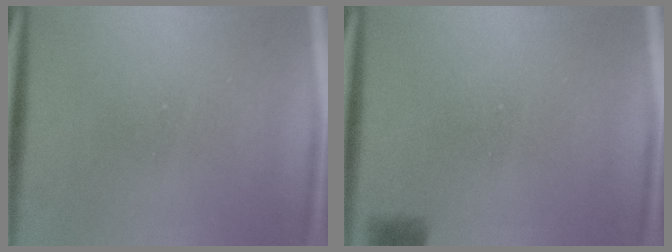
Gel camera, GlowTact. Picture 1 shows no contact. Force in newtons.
{"total": 2.9}